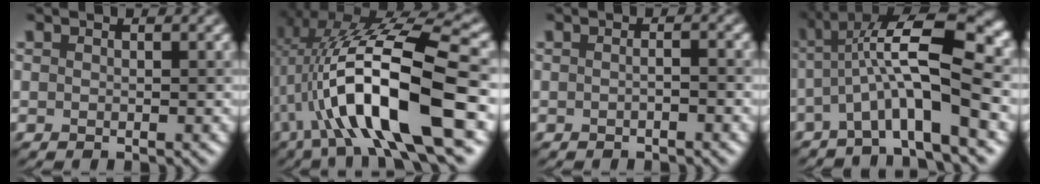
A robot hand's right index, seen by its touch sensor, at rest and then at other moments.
{"total": 13.1, "force": [-1.8, 3.6, 12.5], "torque": [-0.221, 0.011, -0.036]}
{"total": 0.9, "force": [-0.5, 0.1, 0.7], "torque": [-0.014, 0.001, -0.009]}
{"total": 9.8, "force": [-1.5, 2.3, 9.4], "torque": [-0.162, 0.026, -0.033]}